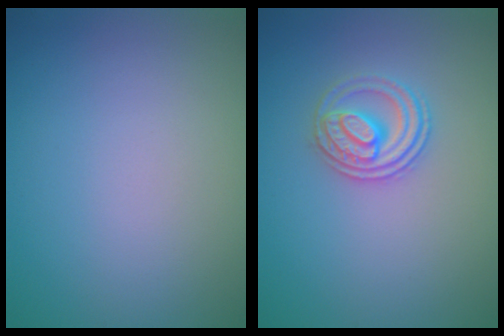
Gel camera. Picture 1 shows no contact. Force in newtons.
{"total": 2.8, "press": 2.6, "slide": 1.1}